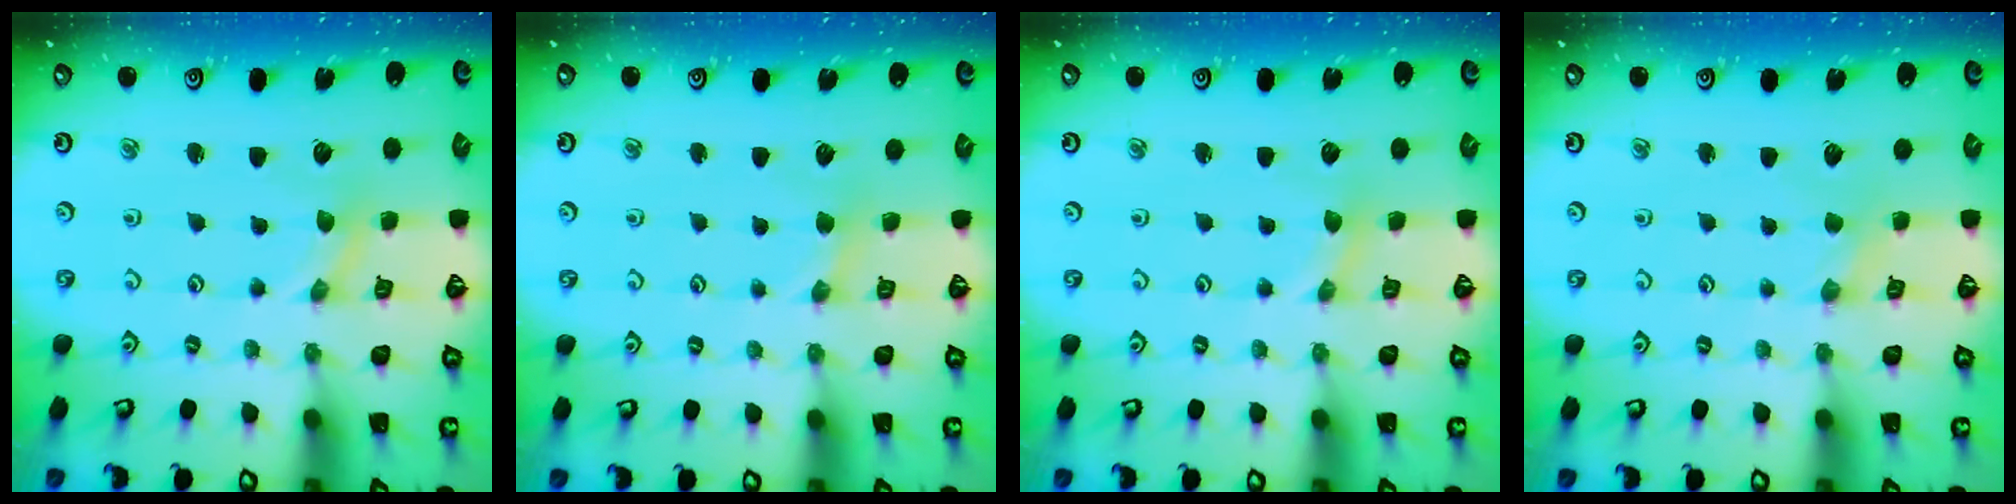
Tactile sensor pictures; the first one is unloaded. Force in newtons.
{"total": 2.2, "press": 2.2, "slide": 0.4}
{"total": 0.9, "press": 0.9, "slide": 0.2}
{"total": 0.5, "press": 0.5, "slide": 0.1}